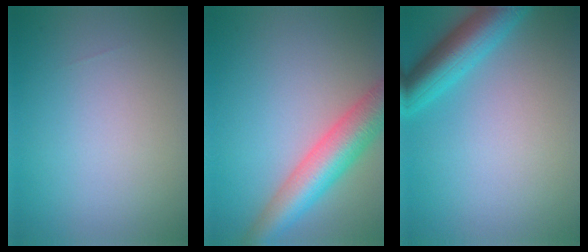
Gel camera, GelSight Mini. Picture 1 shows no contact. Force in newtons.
{"total": 6.9, "press": 6.9, "slide": 0.3}
{"total": 5.3, "press": 5.3, "slide": 0.2}